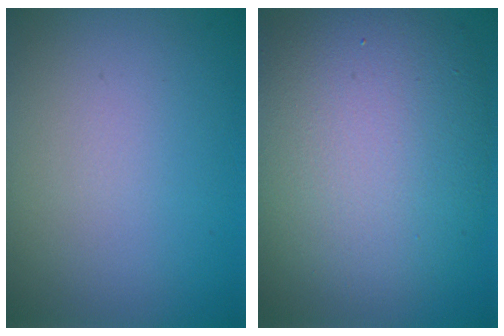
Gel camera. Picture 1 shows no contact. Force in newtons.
{"total": 10.6, "press": 10.5, "slide": 0.4}